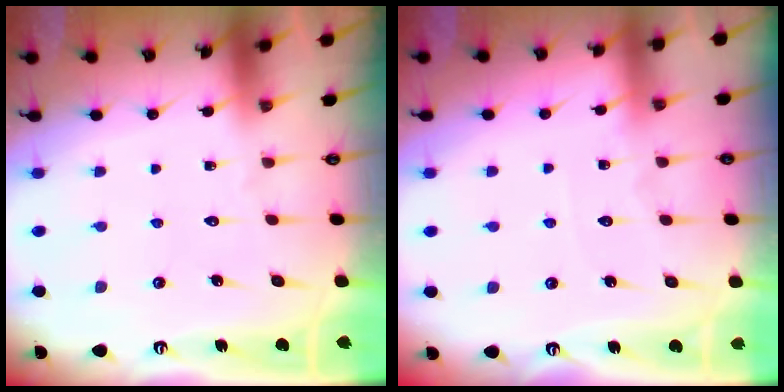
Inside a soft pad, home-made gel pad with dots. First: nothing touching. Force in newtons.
{"total": 4.8, "press": 4.7, "slide": 0.6}